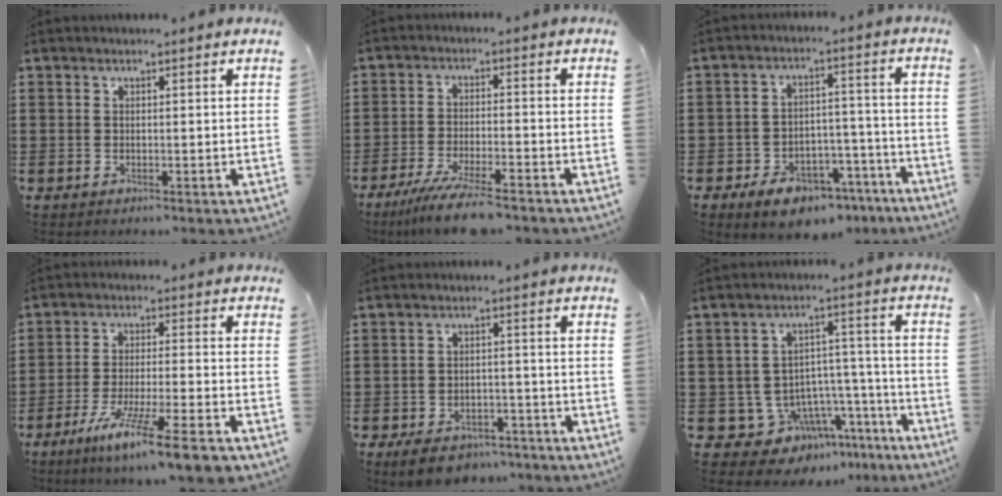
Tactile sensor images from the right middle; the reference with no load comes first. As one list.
[{"total": 7.3, "force": [-5.9, 0.5, 4.3], "torque": [-0.090, -0.012, -0.109]}, {"total": 6.8, "force": [-5.6, 2.7, 2.6], "torque": [-0.040, 0.026, -0.101]}, {"total": 10.1, "force": [-7.8, 0.1, 6.4], "torque": [-0.121, -0.006, -0.147]}, {"total": 4.5, "force": [-4.2, 1.4, 1.1], "torque": [-0.027, 0.010, -0.085]}, {"total": 8.6, "force": [-6.5, 5.3, 1.9], "torque": [-0.048, 0.024, -0.112]}]